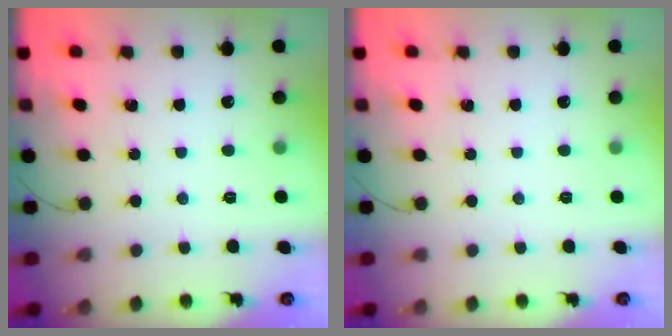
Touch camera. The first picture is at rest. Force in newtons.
{"total": 0.0}